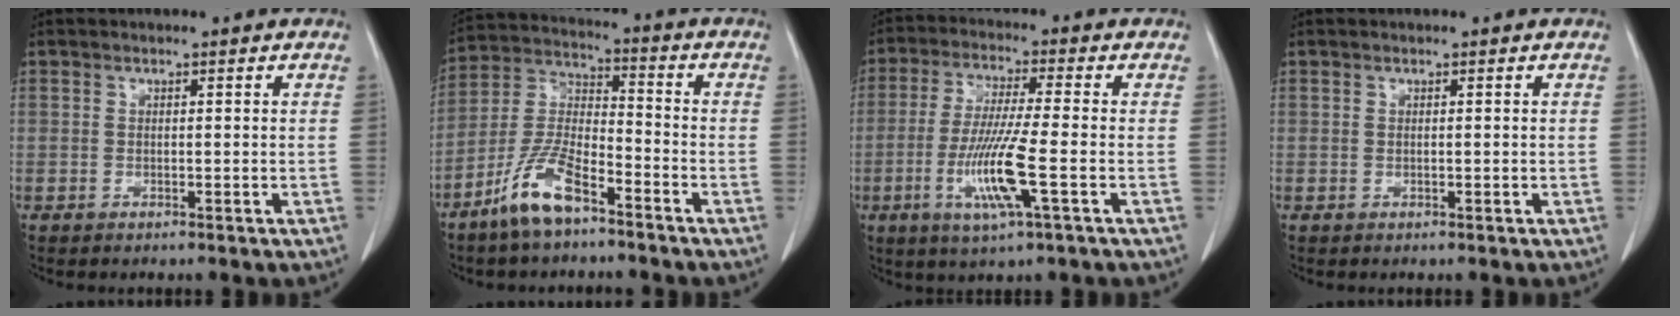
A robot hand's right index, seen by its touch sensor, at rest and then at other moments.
{"total": 10.3, "force": [-6.9, 2.7, 7.1], "torque": [-0.156, -0.004, -0.140]}
{"total": 10.4, "force": [-3.2, 0.0, 9.9], "torque": [-0.200, -0.016, -0.065]}
{"total": 0.0}